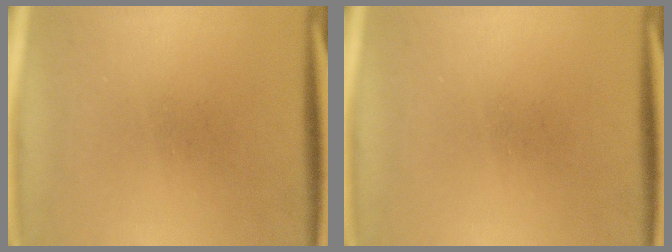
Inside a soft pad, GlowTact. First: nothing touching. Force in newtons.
{"total": 0.0}